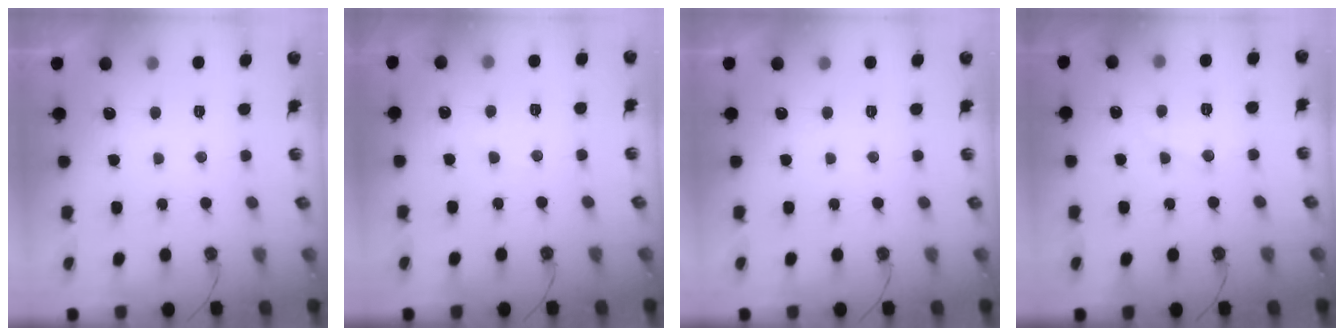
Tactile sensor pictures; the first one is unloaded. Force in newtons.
{"total": 6.5, "press": 6.5, "slide": 1.0}
{"total": 0.0}
{"total": 8.1, "press": 8.1, "slide": 0.7}